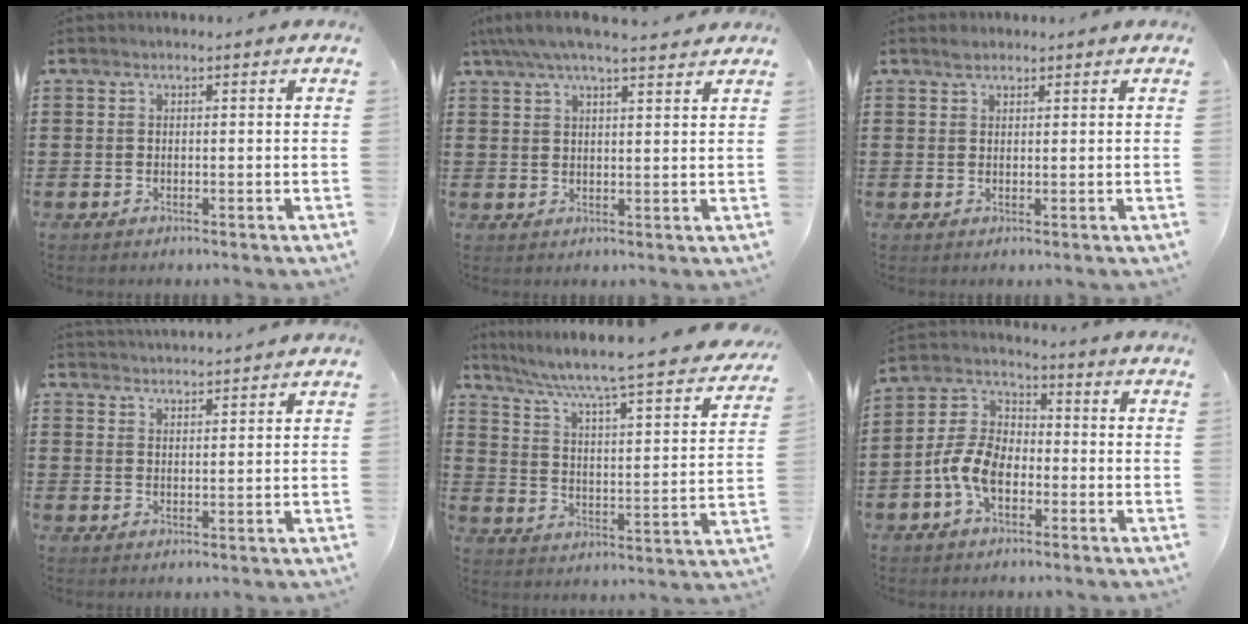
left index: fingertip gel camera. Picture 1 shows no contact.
{"total": 5.0, "force": [4.1, 0.7, 2.9], "torque": [-0.066, -0.003, 0.072]}
{"total": 1.6, "force": [1.4, 0.7, 0.4], "torque": [-0.010, 0.002, 0.027]}
{"total": 2.8, "force": [2.8, -0.4, -0.3], "torque": [-0.003, -0.013, 0.053]}
{"total": 5.4, "force": [4.5, -0.4, 3.1], "torque": [-0.082, -0.047, 0.062]}
{"total": 7.3, "force": [-2.9, 4.3, 5.1], "torque": [-0.131, 0.005, -0.065]}